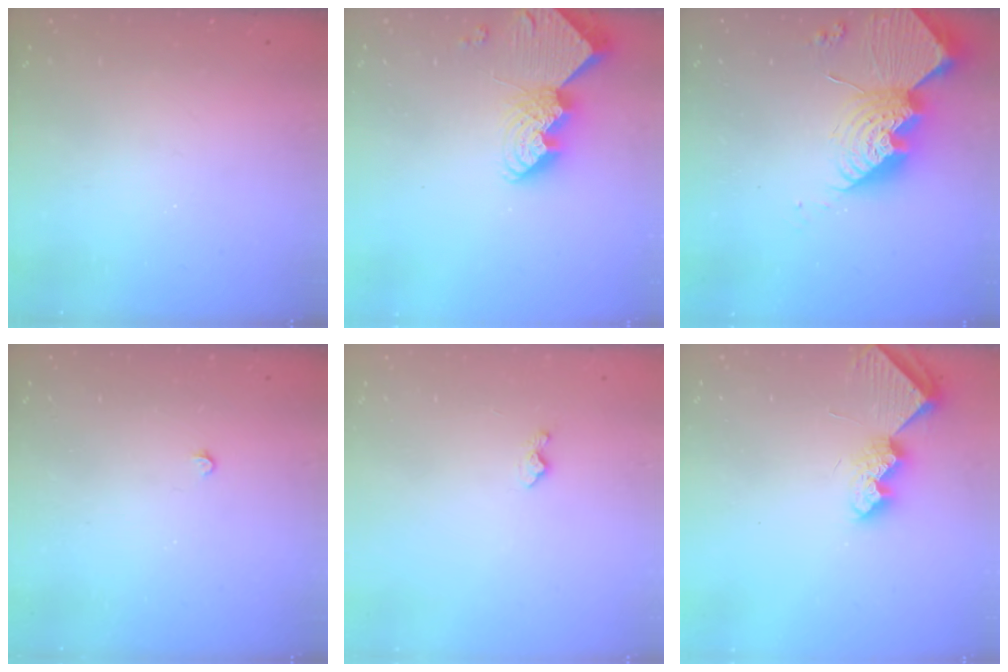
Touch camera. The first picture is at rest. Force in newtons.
{"total": 9.5, "press": 9.5, "slide": 0.8}
{"total": 19.5, "press": 19.4, "slide": 1.7}
{"total": 2.3, "press": 2.3, "slide": 0.4}
{"total": 3.7, "press": 3.7, "slide": 0.4}
{"total": 8.4, "press": 8.4, "slide": 0.4}